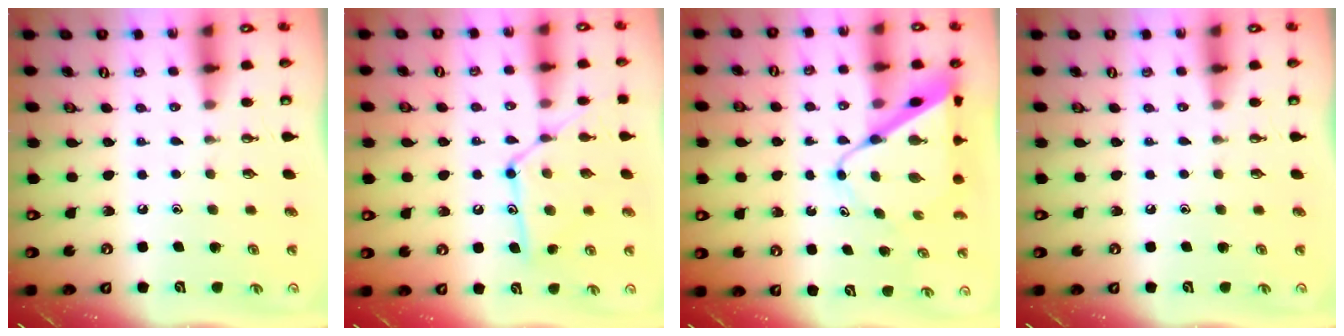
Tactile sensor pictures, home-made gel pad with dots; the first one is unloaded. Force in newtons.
{"total": 13.2, "press": 13.1, "slide": 0.9}
{"total": 10.0, "press": 10.0, "slide": 0.5}
{"total": 0.0}